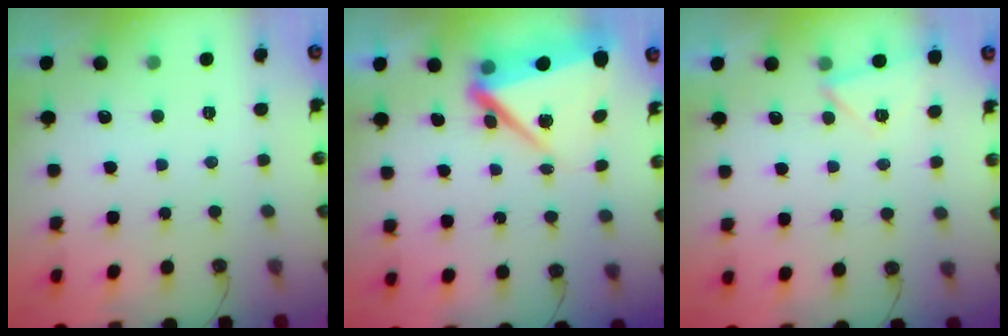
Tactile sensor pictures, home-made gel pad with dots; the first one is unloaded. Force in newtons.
{"total": 12.3, "press": 6.8, "slide": 10.2}
{"total": 3.8, "press": 3.2, "slide": 2.1}